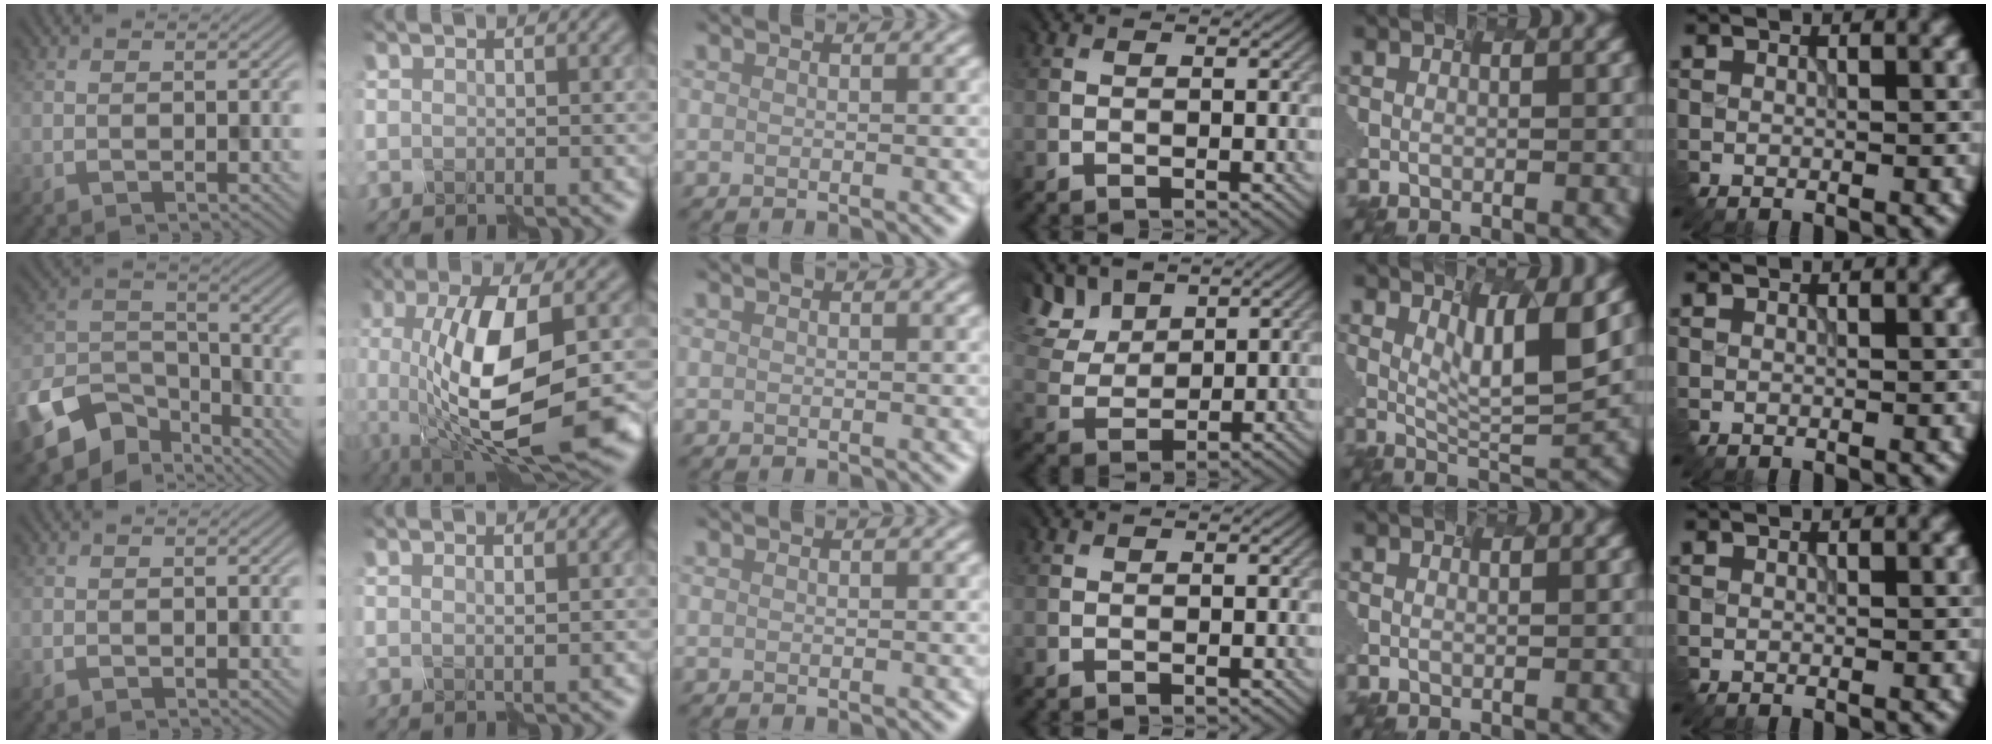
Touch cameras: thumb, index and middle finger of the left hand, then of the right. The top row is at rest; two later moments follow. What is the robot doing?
{"motion": "disassemble", "object": "puzzle pieces"}